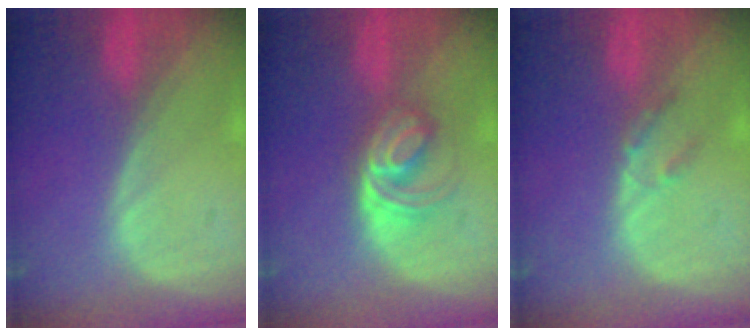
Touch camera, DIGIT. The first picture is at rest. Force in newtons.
{"total": 6.0, "press": 5.2, "slide": 3.1}
{"total": 2.0, "press": 1.8, "slide": 0.9}